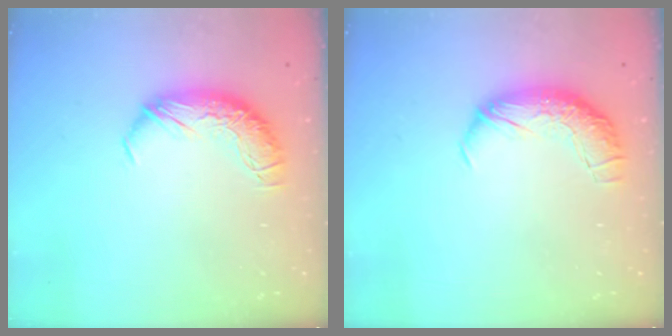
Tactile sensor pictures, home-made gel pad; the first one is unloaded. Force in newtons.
{"total": 2.5, "press": 1.3, "slide": 2.2}